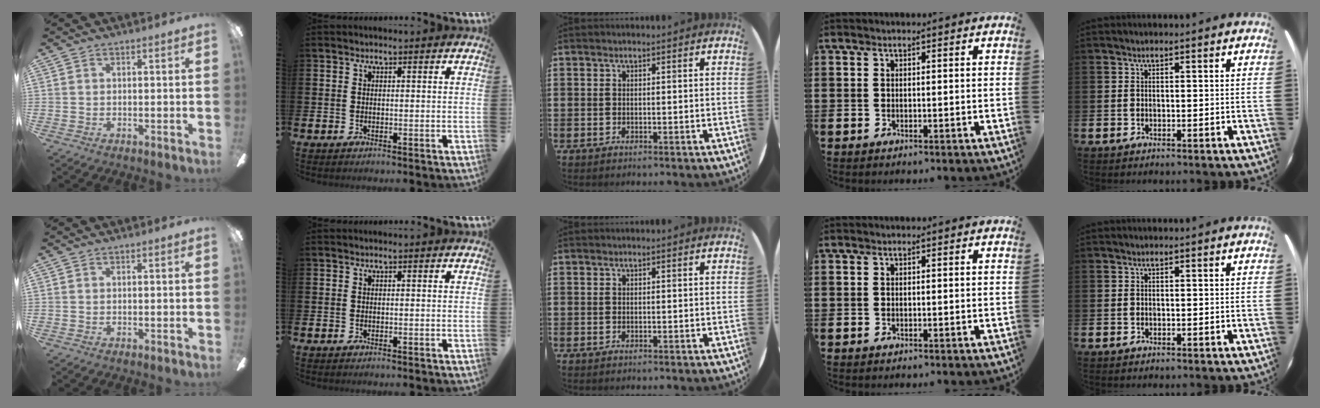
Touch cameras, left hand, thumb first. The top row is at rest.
{}